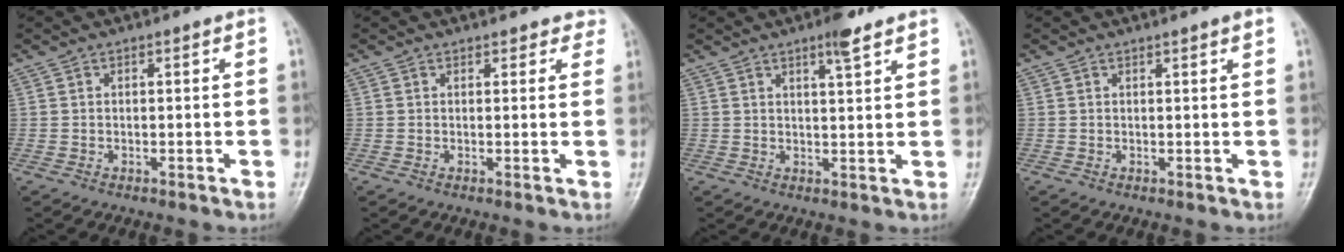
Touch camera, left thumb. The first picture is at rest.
{"total": 2.8, "force": [2.4, 1.5, -0.2], "torque": [0.033, -0.011, 0.011]}
{"total": 4.1, "force": [3.0, 1.0, 2.7], "torque": [-0.035, -0.019, 0.044]}
{"total": 1.9, "force": [1.4, 0.3, 1.3], "torque": [-0.013, -0.001, 0.016]}